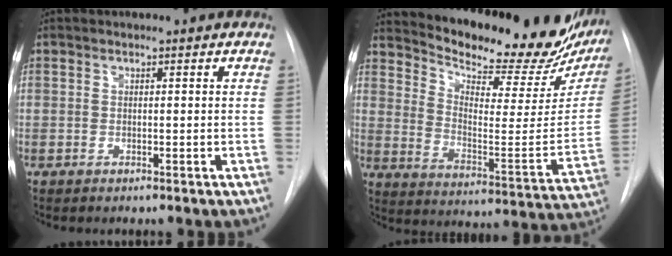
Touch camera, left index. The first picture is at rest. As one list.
[{"total": 26.2, "force": [23.0, 6.7, 10.5], "torque": [-0.163, -0.074, 0.299]}]